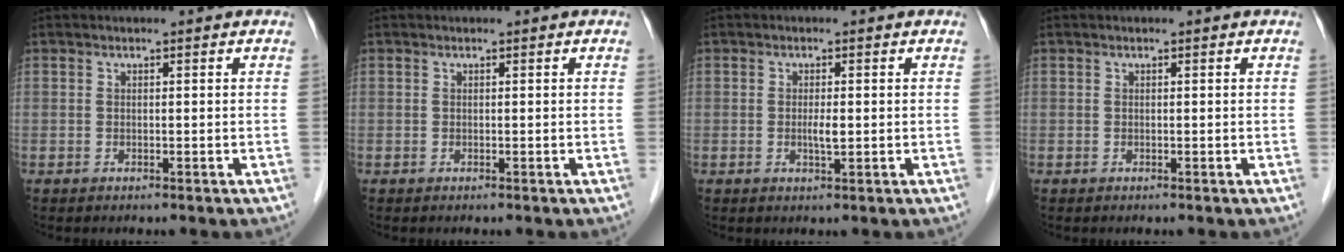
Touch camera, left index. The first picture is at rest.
{"total": 0.0}
{"total": 1.8, "force": [-0.1, 0.3, 1.8], "torque": [-0.037, -0.001, -0.001]}
{"total": 0.0}